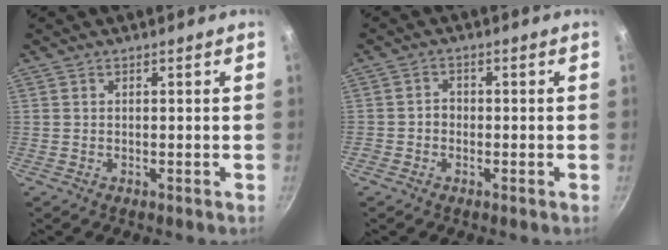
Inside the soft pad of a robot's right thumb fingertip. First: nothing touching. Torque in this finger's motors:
{"motor_torque": [0.27, 0.22, 0.26, 0.13, -0.02]}